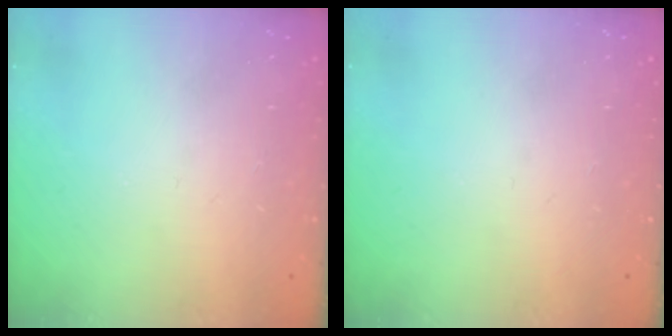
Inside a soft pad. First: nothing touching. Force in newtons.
{"total": 0.0}